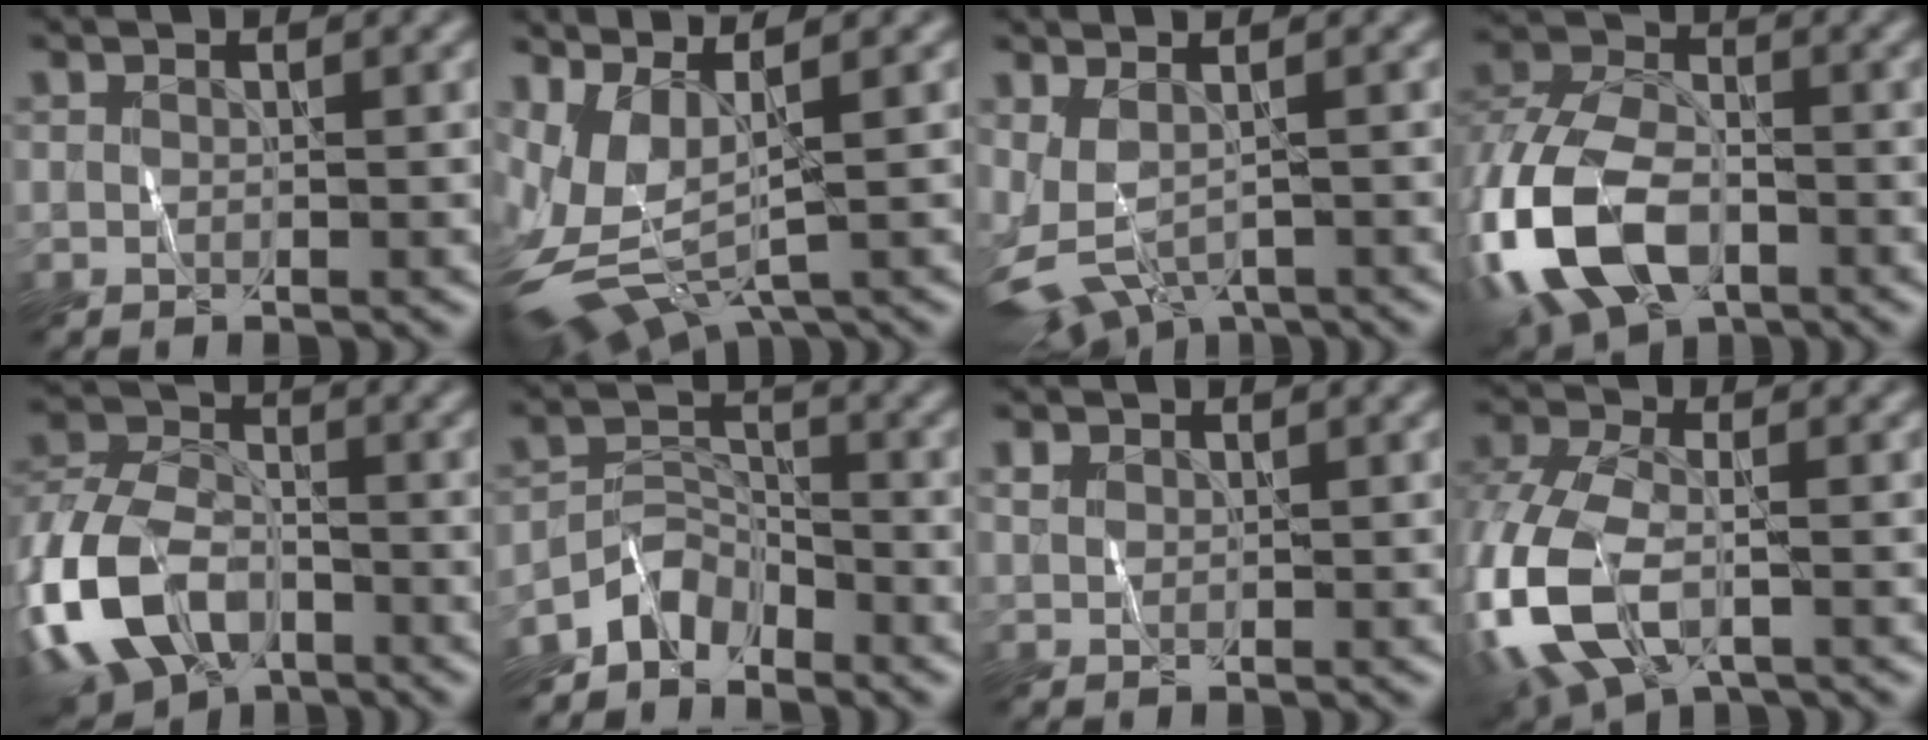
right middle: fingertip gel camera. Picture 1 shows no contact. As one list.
[{"total": 7.0, "force": [-0.2, 3.2, 6.3], "torque": [-0.145, -0.008, 0.002]}, {"total": 4.0, "force": [-1.1, 1.9, 3.3], "torque": [-0.073, -0.024, -0.011]}, {"total": 12.9, "force": [-5.2, 7.9, 8.7], "torque": [-0.213, -0.021, -0.106]}, {"total": 10.9, "force": [-5.1, 6.7, 7.0], "torque": [-0.146, -0.003, -0.114]}, {"total": 3.5, "force": [-2.9, 1.8, 0.9], "torque": [-0.011, 0.008, -0.065]}, {"total": 0.8, "force": [0.5, 0.6, 0.3], "torque": [-0.003, 0.002, 0.006]}, {"total": 9.3, "force": [-3.5, 5.1, 6.9], "torque": [-0.174, -0.017, -0.071]}]